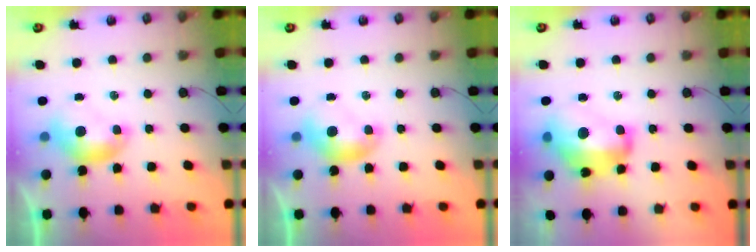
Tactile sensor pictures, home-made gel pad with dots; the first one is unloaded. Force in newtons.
{"total": 0.0}
{"total": 11.2, "press": 11.1, "slide": 1.5}